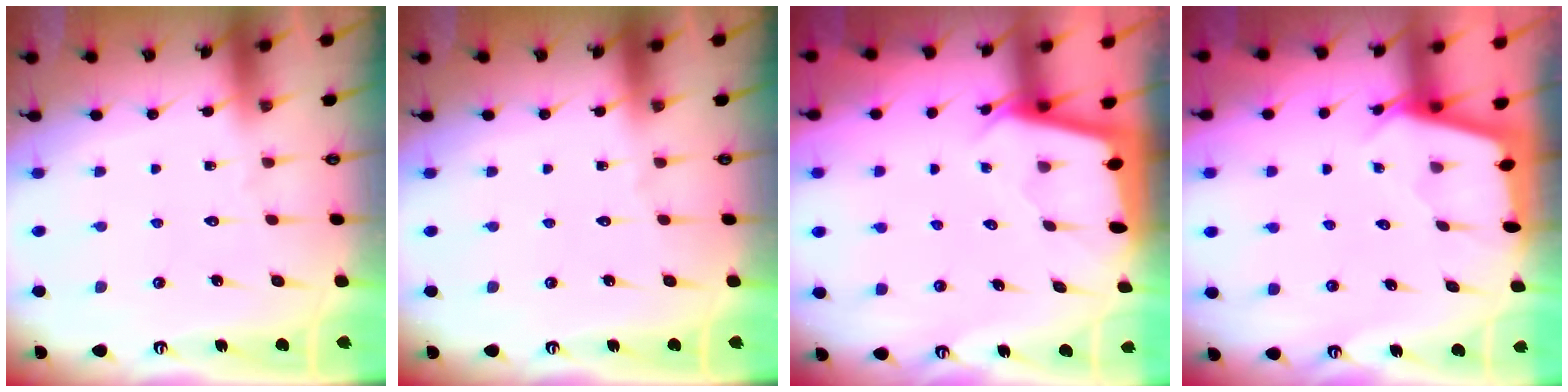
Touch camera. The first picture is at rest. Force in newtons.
{"total": 0.0}
{"total": 2.0, "press": 2.0, "slide": 0.2}
{"total": 2.4, "press": 2.4, "slide": 0.3}